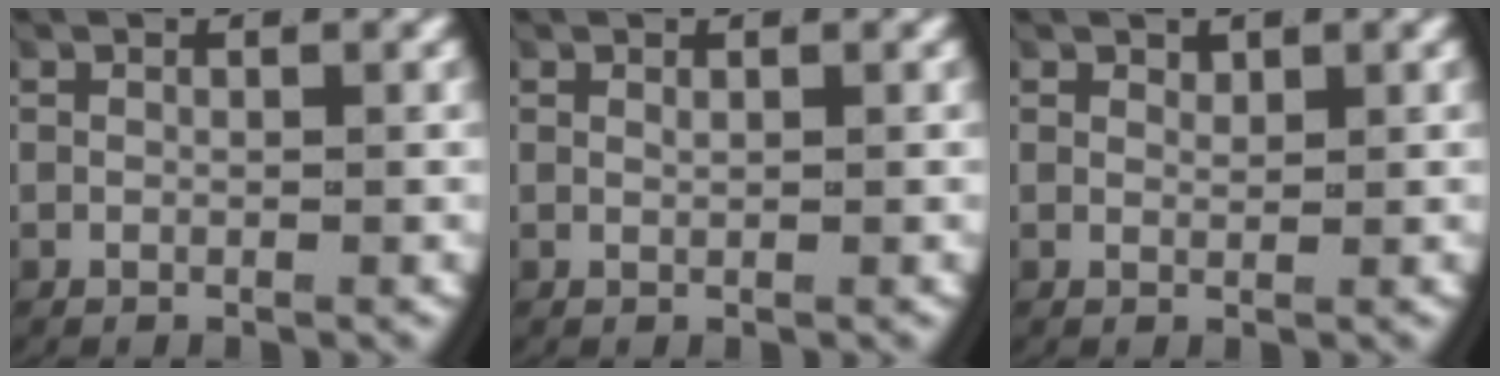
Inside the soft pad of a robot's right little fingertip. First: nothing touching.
{"total": 0.5, "force": [0.4, 0.3, 0.3], "torque": [-0.009, 0.000, 0.009]}
{"total": 1.1, "force": [0.9, 0.5, 0.2], "torque": [-0.005, -0.004, 0.020]}